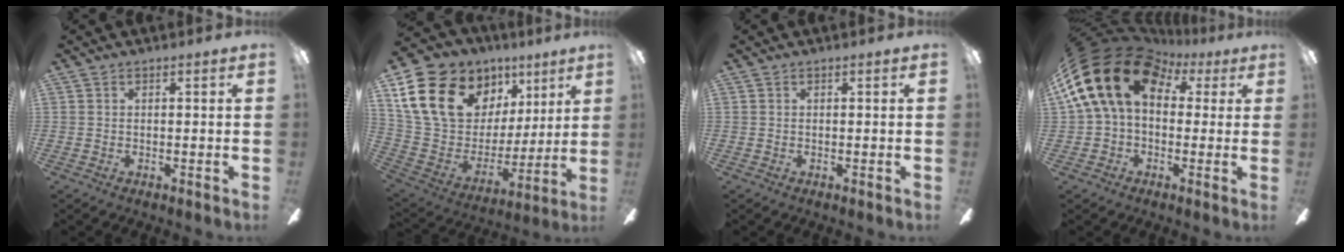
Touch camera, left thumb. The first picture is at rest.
{"total": 20.7, "force": [10.3, 14.5, 10.6], "torque": [-0.204, -0.038, 0.204]}
{"total": 0.0}
{"total": 21.2, "force": [6.4, 14.0, 14.6], "torque": [-0.304, -0.025, 0.108]}